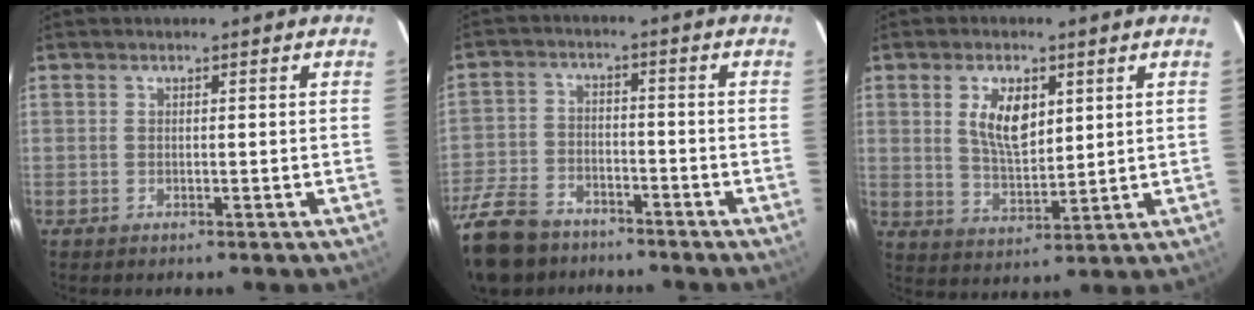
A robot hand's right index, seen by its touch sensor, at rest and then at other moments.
{"total": 17.6, "force": [-12.5, 9.9, 7.5], "torque": [-0.214, -0.010, -0.223]}
{"total": 8.4, "force": [2.9, 4.2, 6.7], "torque": [-0.122, 0.003, 0.061]}